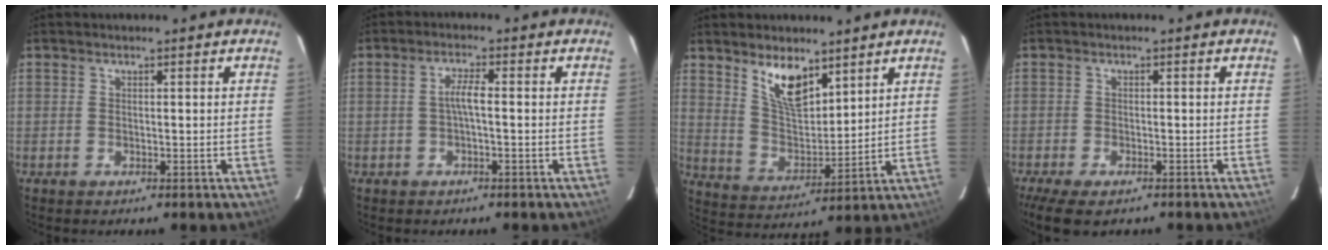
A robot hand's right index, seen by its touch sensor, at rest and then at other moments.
{"total": 2.7, "force": [-0.4, 0.2, 2.7], "torque": [-0.053, 0.006, -0.007]}
{"total": 9.9, "force": [6.5, 4.0, 6.3], "torque": [-0.112, 0.000, 0.132]}
{"total": 7.8, "force": [-5.7, 2.7, 4.5], "torque": [-0.111, -0.034, -0.099]}